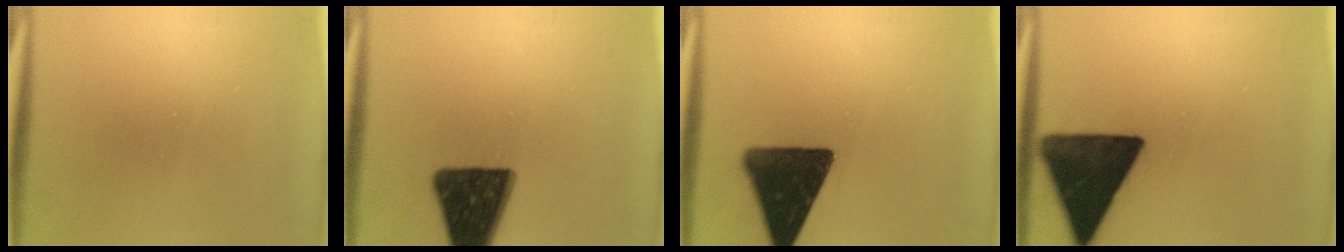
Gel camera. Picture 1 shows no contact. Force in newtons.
{"total": 14.8}
{"total": 15.9}
{"total": 15.8}